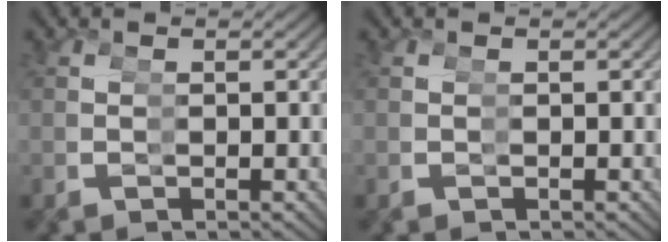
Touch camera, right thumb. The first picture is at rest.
{"total": 0.0}